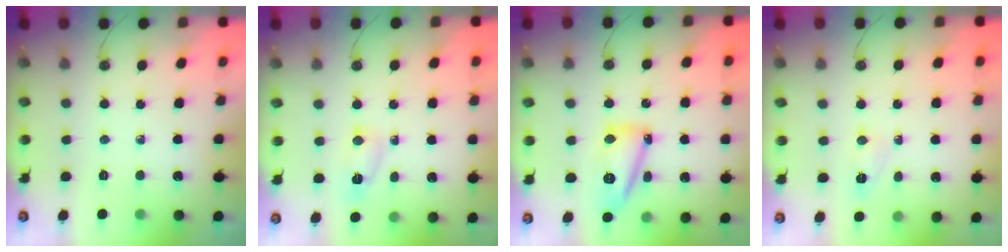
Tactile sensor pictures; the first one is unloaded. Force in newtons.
{"total": 3.3, "press": 3.2, "slide": 0.5}
{"total": 23.2, "press": 17.5, "slide": 15.3}
{"total": 2.9, "press": 2.8, "slide": 0.5}